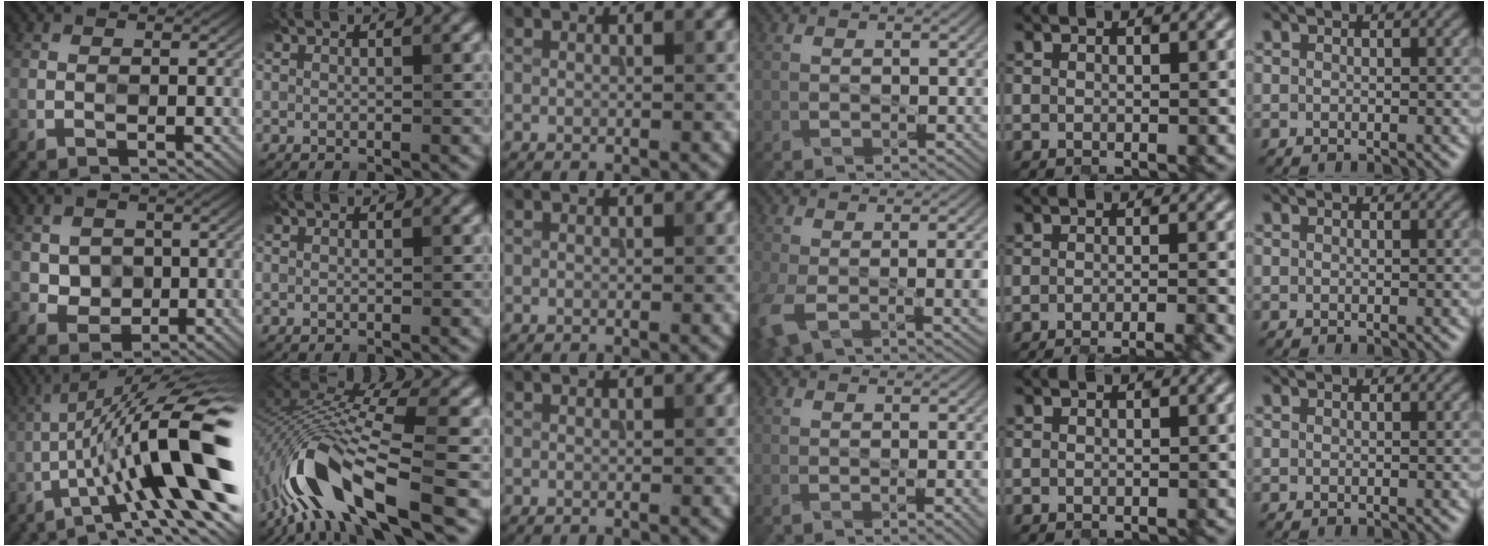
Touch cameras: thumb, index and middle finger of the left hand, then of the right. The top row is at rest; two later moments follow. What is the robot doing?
{"motion": "close", "object": "glasses case"}